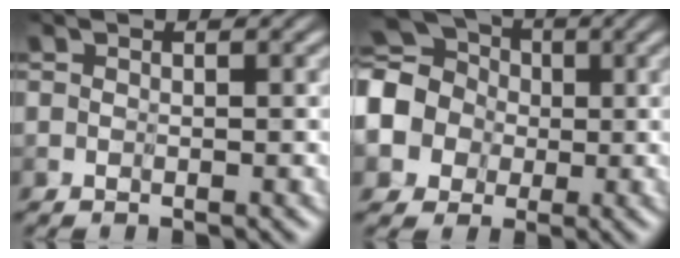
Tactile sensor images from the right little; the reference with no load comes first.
{"total": 7.3, "force": [0.3, 6.5, 3.3], "torque": [-0.106, -0.003, -0.024]}